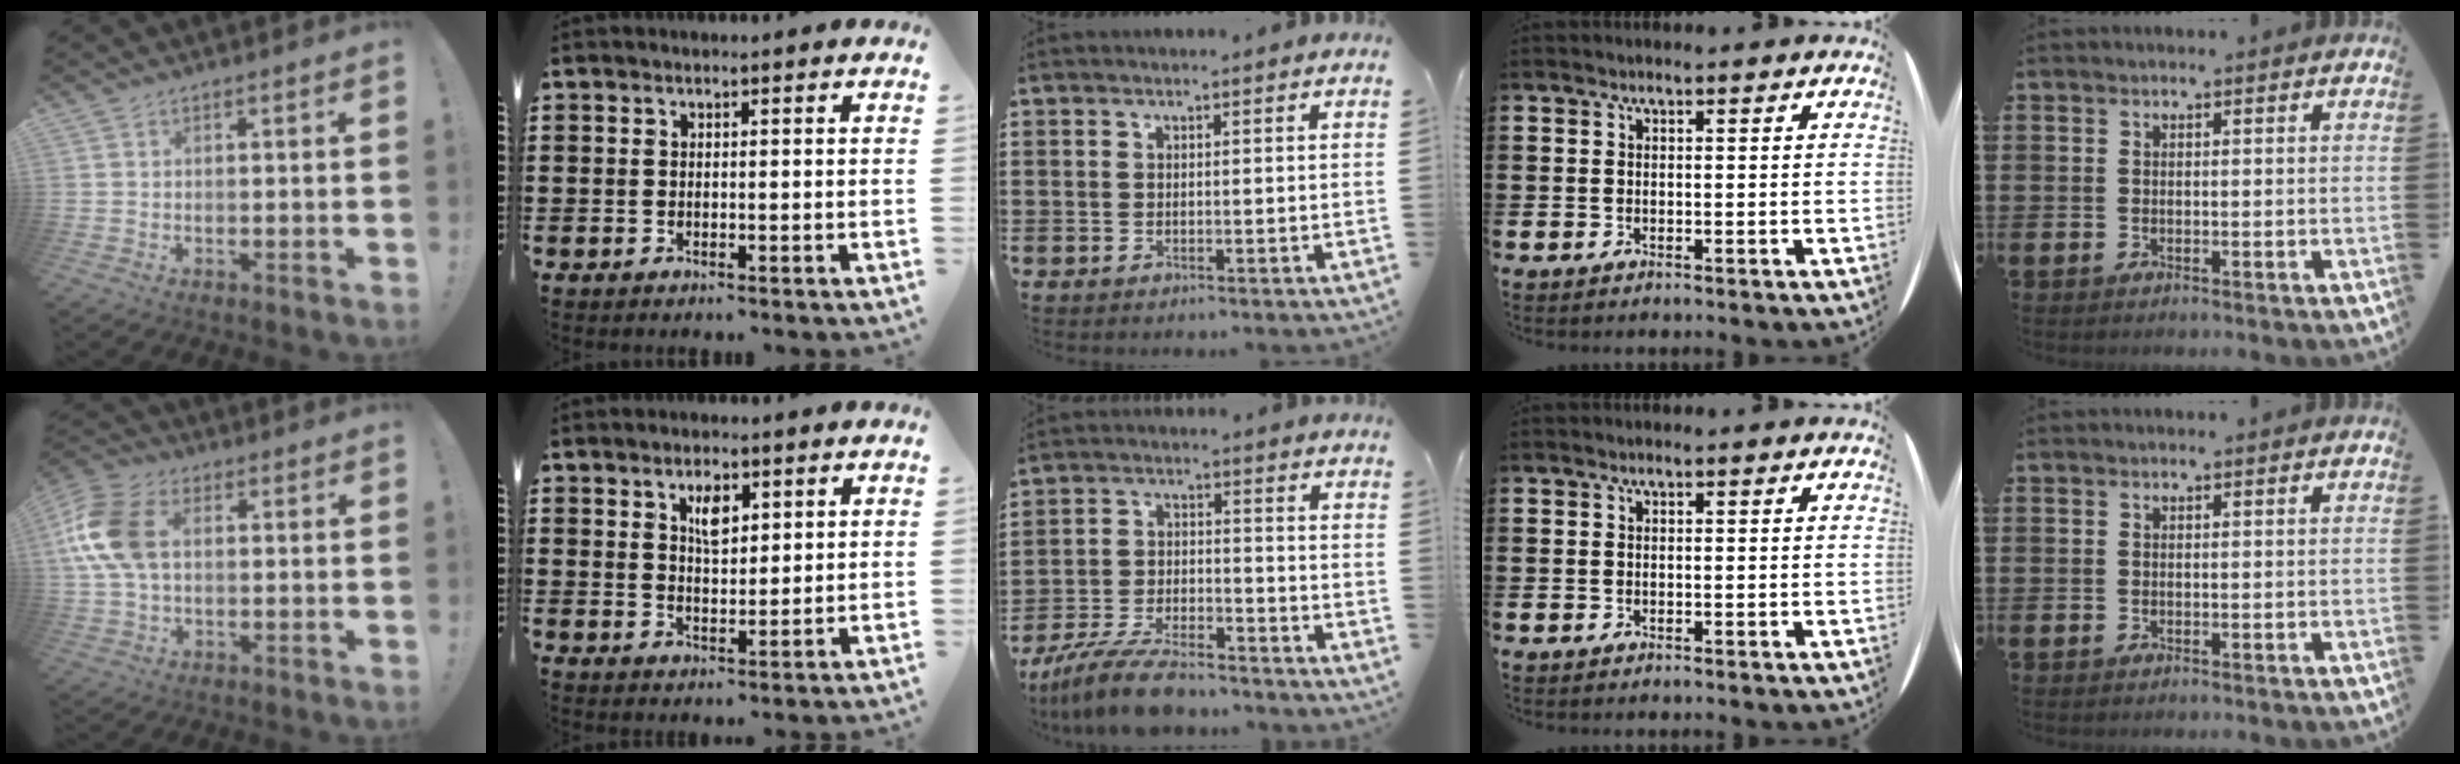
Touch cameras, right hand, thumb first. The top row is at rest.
{"thumb": {"total": 14.5, "force": [2.1, 9.4, 10.9], "torque": [-0.234, 0.006, 0.040]}, "index": {"total": 3.8, "force": [2.0, 1.7, 2.8], "torque": [-0.045, 0.001, 0.031]}, "middle": {"total": 9.4, "force": [-8.3, 1.8, 3.9], "torque": [-0.075, 0.020, -0.158]}}